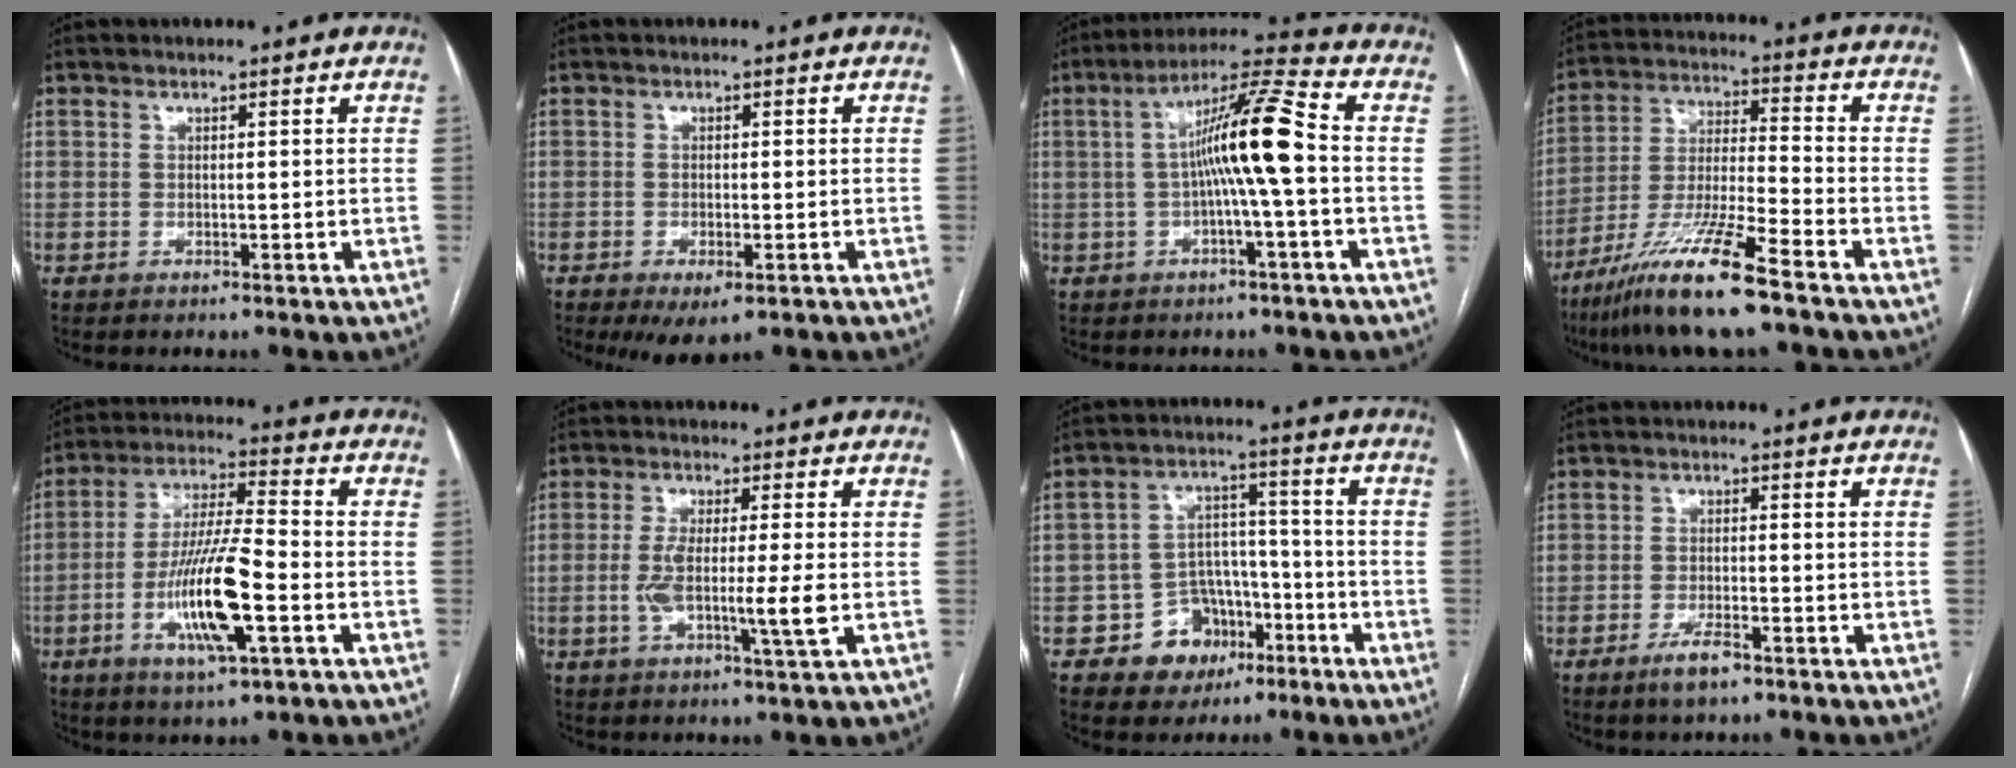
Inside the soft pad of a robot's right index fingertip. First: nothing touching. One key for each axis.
{"total": 4.5, "fx": -2.5, "fy": 1.5, "fz": 3.4, "tx": -0.051, "ty": -0.009, "tz": -0.031}
{"total": 10.6, "fx": -0.5, "fy": -0.6, "fz": 10.6, "tx": -0.183, "ty": 0.021, "tz": -0.014}
{"total": 14.4, "fx": -9.9, "fy": 0.0, "fz": 10.5, "tx": -0.211, "ty": -0.032, "tz": -0.184}
{"total": 13.8, "fx": -4.3, "fy": 1.7, "fz": 13.0, "tx": -0.254, "ty": -0.008, "tz": -0.078}
{"total": 8.0, "fx": -1.4, "fy": 0.0, "fz": 7.9, "tx": -0.149, "ty": -0.012, "tz": -0.027}
{"total": 8.8, "fx": -4.5, "fy": 7.0, "fz": 2.9, "tx": -0.038, "ty": 0.025, "tz": -0.063}
{"total": 3.7, "fx": -2.5, "fy": 0.9, "fz": 2.6, "tx": -0.052, "ty": -0.002, "tz": -0.044}